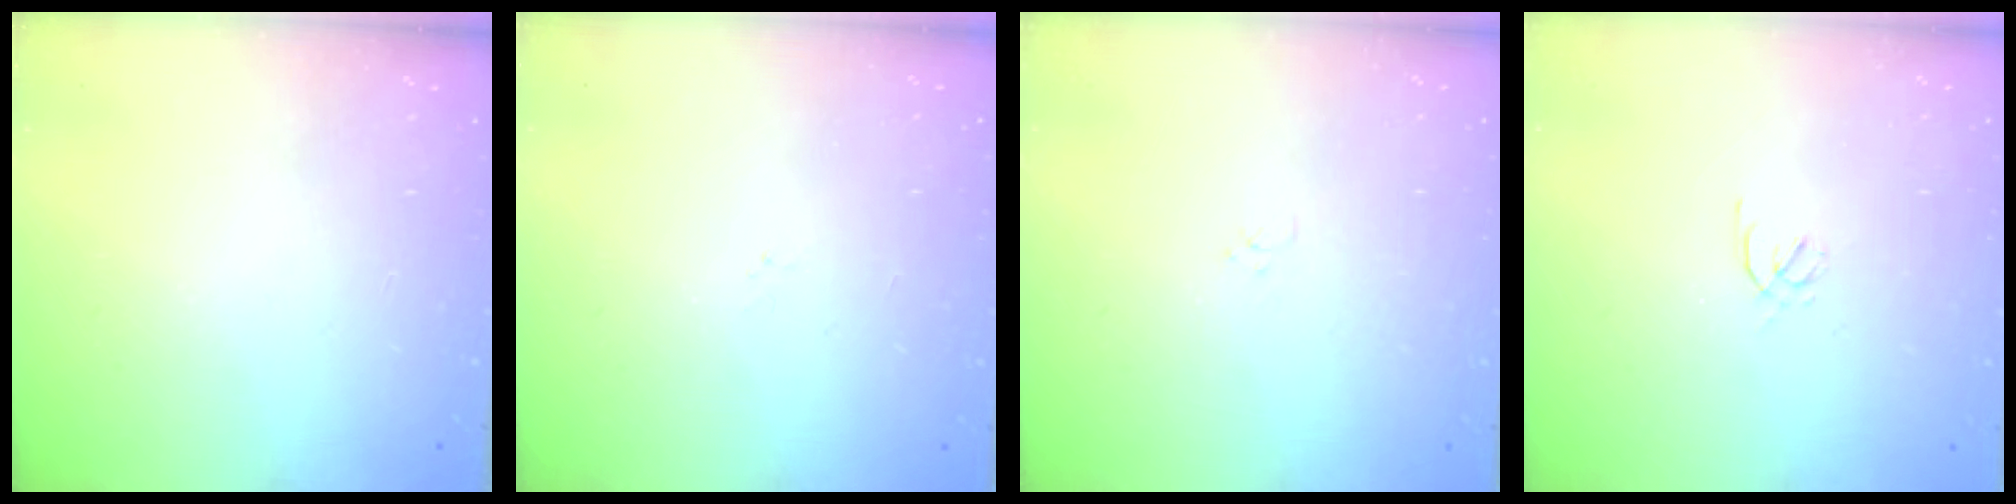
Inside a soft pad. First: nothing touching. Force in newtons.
{"total": 0.0}
{"total": 2.9, "press": 2.9, "slide": 0.3}
{"total": 1.7, "press": 1.6, "slide": 0.5}